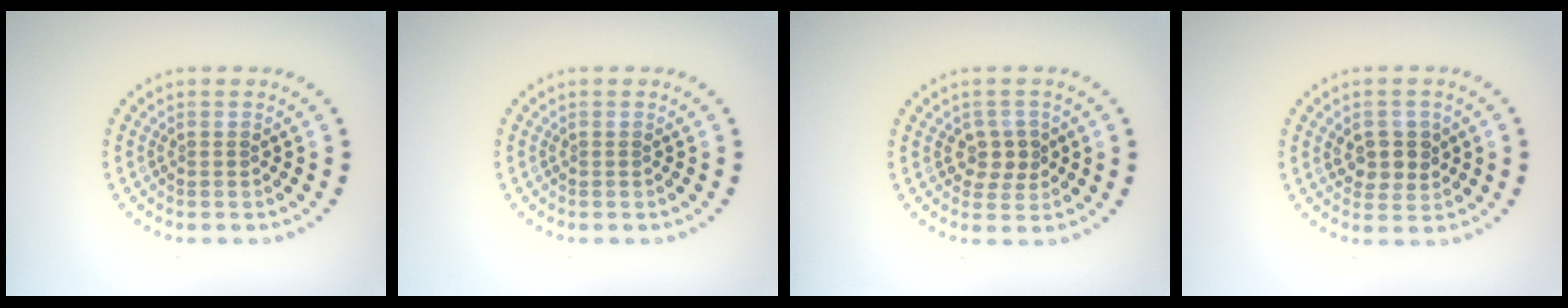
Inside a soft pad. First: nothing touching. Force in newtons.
{"total": 0.0}
{"total": 2.2, "press": 2.1, "slide": 0.6}
{"total": 2.9, "press": 2.8, "slide": 0.8}